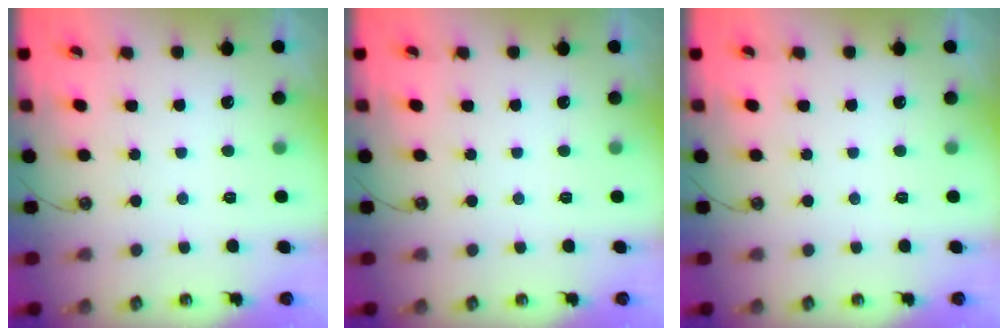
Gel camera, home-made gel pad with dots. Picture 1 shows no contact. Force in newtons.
{"total": 0.0}
{"total": 0.0}